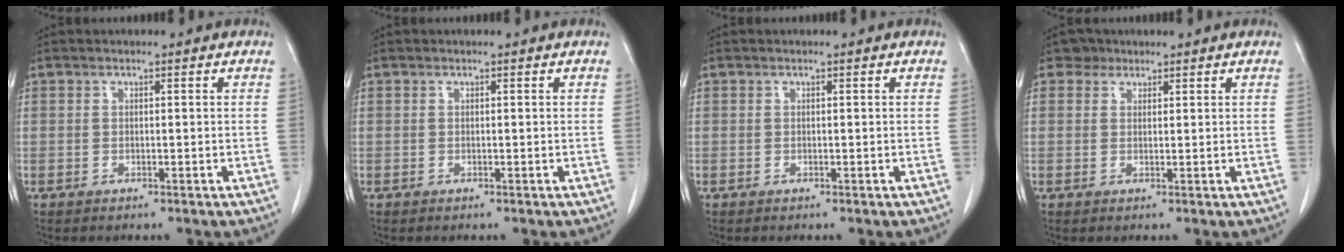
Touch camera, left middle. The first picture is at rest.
{"total": 0.0}
{"total": 0.0}
{"total": 1.9, "force": [1.4, 1.2, -0.2], "torque": [0.005, 0.002, 0.020]}